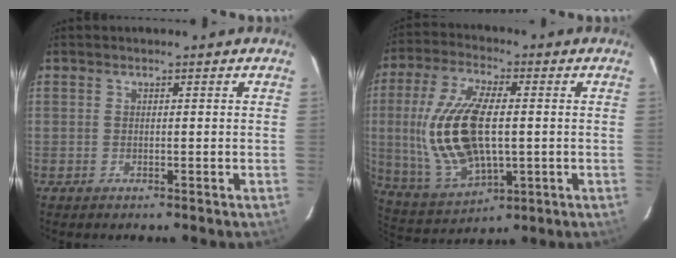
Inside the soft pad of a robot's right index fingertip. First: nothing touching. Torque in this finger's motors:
{"motor_torque": [2.14, 0.00, 0.60, 0.19]}